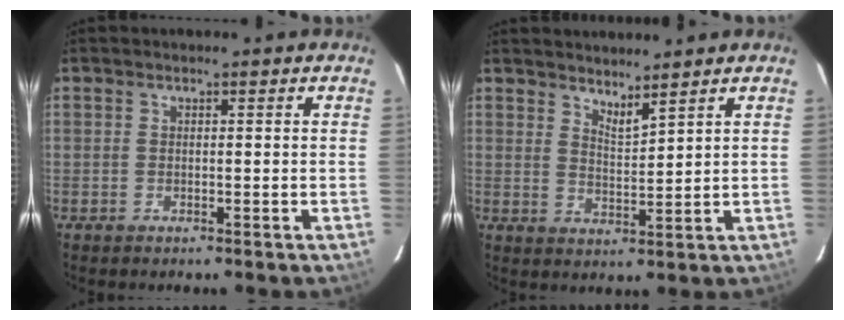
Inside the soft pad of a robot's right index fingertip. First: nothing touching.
{"total": 3.8, "force": [3.4, 0.2, 1.7], "torque": [-0.028, -0.007, 0.055]}